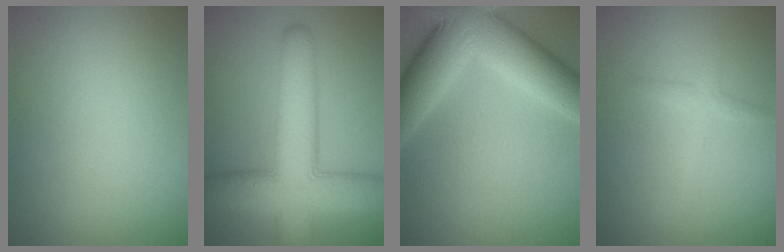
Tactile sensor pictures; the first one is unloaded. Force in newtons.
{"total": 10.6, "press": 10.6, "slide": 0.6}
{"total": 10.4, "press": 10.4, "slide": 0.5}
{"total": 1.5, "press": 1.5, "slide": 0.1}